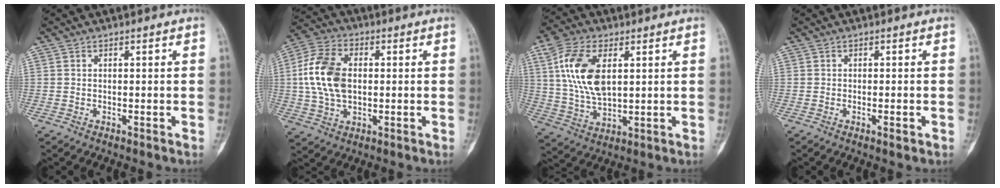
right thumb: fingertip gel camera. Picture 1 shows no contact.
{"total": 12.7, "force": [0.9, 8.2, 9.7], "torque": [-0.186, 0.013, 0.016]}
{"total": 13.0, "force": [3.8, 6.8, 10.4], "torque": [-0.208, -0.009, 0.078]}
{"total": 1.5, "force": [-0.6, 0.4, 1.3], "torque": [-0.016, 0.002, -0.006]}